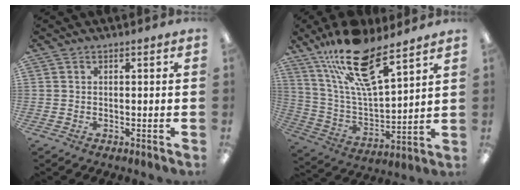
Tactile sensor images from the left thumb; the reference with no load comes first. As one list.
[{"total": 19.5, "force": [13.8, 6.0, 12.5], "torque": [-0.229, -0.074, 0.237]}]